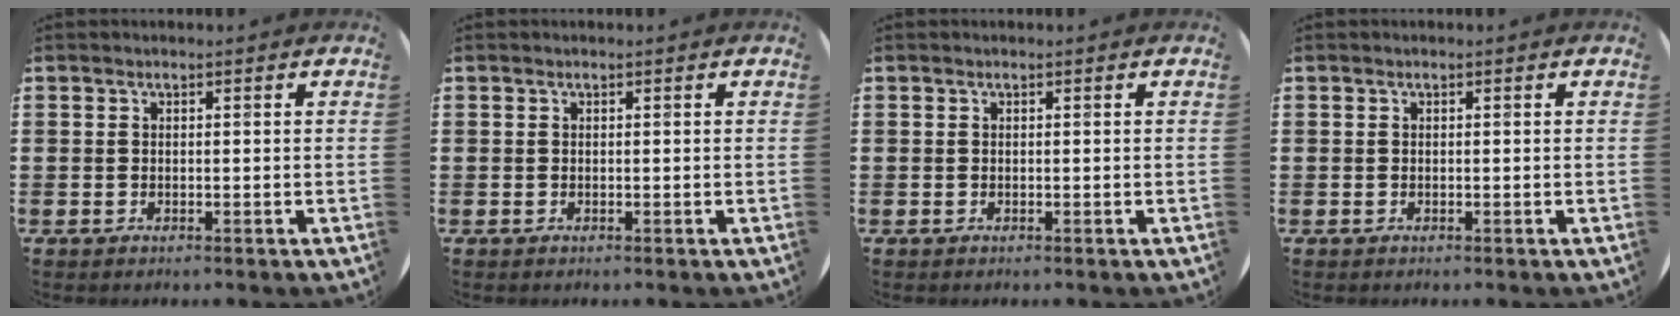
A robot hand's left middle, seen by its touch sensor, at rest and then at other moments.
{"total": 0.0}
{"total": 0.0}
{"total": 0.0}